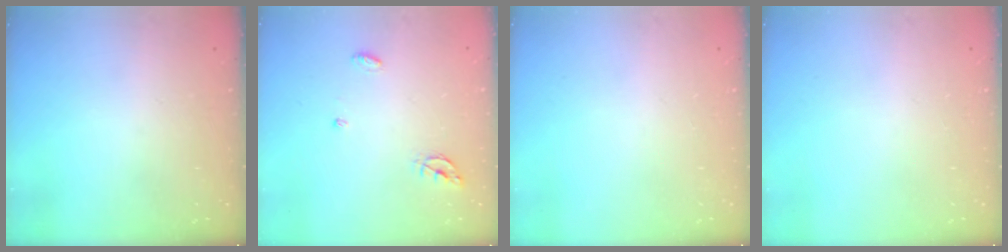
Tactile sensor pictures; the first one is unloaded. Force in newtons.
{"total": 5.0, "press": 5.0, "slide": 0.5}
{"total": 0.0}
{"total": 0.0}